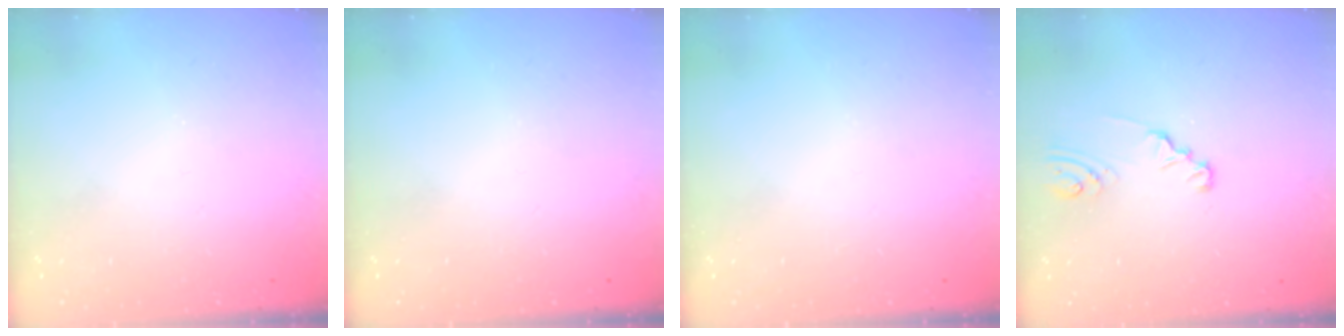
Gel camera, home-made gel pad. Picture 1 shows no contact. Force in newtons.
{"total": 0.0}
{"total": 0.0}
{"total": 2.3, "press": 2.3, "slide": 0.1}